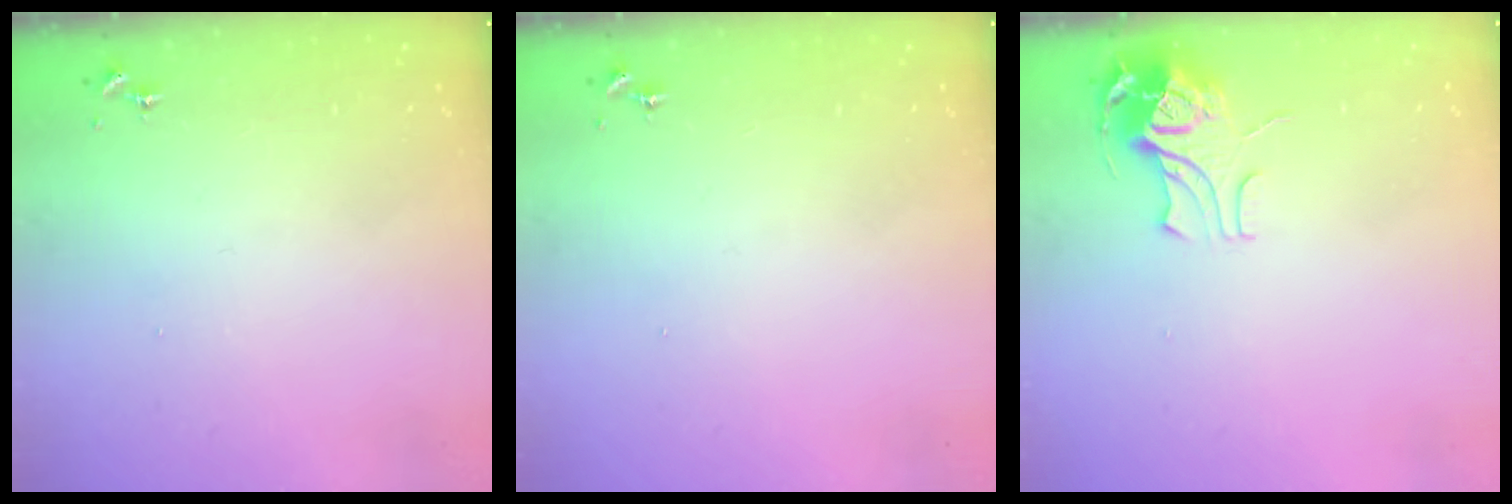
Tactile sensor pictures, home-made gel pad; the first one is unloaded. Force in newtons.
{"total": 0.0}
{"total": 9.9, "press": 9.9, "slide": 1.2}